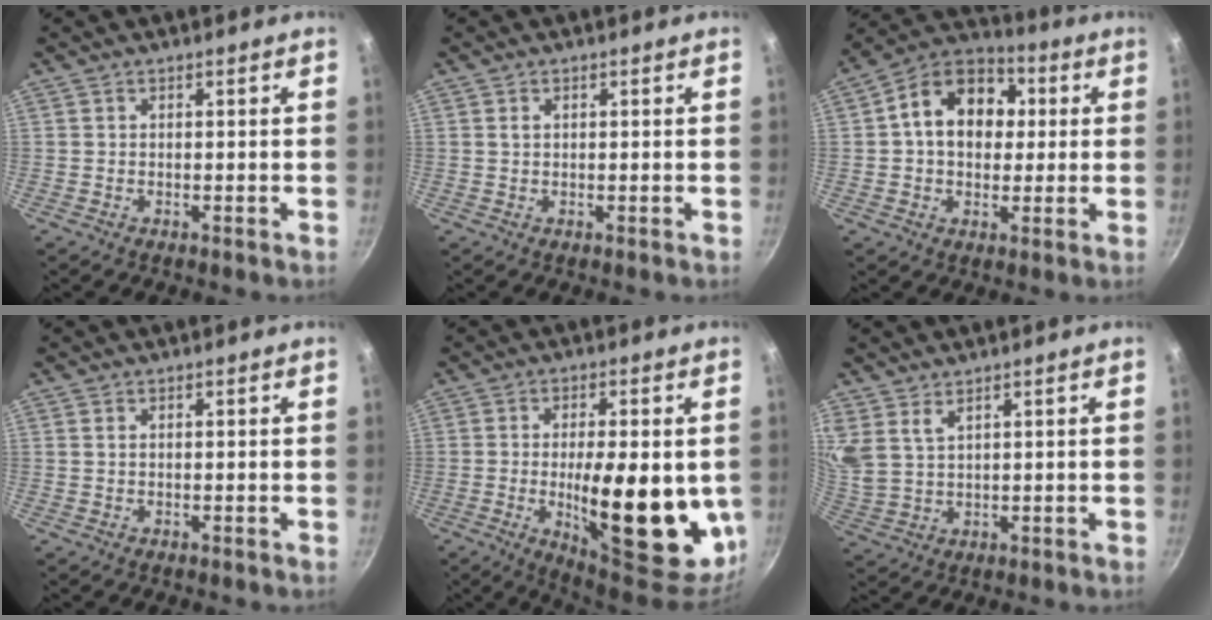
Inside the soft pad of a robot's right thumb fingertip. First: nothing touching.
{"total": 1.2, "force": [0.4, 0.7, 0.8], "torque": [-0.013, 0.003, 0.008]}
{"total": 15.2, "force": [2.4, 11.2, 10.0], "torque": [-0.127, 0.026, 0.019]}
{"total": 0.7, "force": [0.3, 0.4, 0.5], "torque": [-0.009, 0.001, 0.005]}
{"total": 22.0, "force": [-2.6, 8.2, 20.3], "torque": [-0.272, -0.017, -0.026]}
{"total": 5.0, "force": [3.3, 2.5, 2.9], "torque": [-0.052, -0.018, 0.077]}